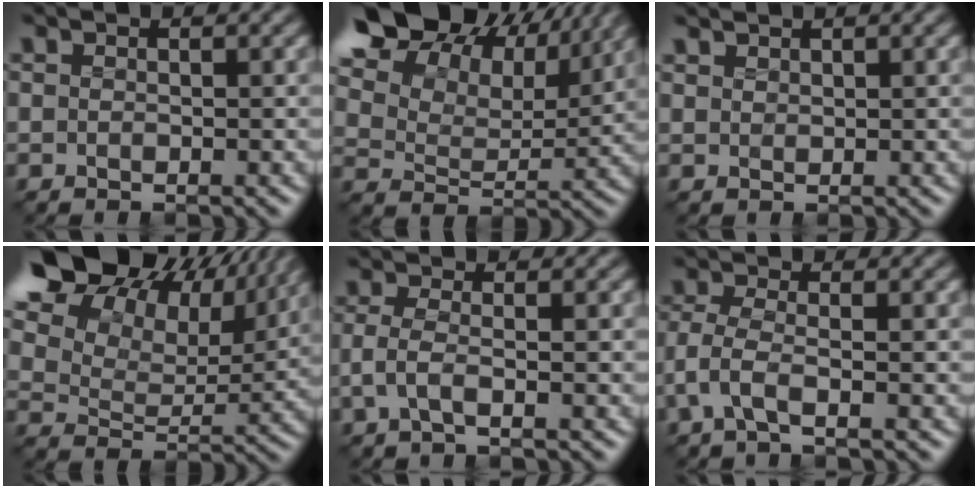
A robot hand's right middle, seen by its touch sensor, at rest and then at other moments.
{"total": 20.0, "force": [12.8, 11.8, 9.8], "torque": [-0.223, 0.055, 0.235]}
{"total": 1.2, "force": [1.2, 0.3, 0.1], "torque": [-0.008, 0.005, 0.028]}
{"total": 22.2, "force": [13.3, 13.8, 11.2], "torque": [-0.243, 0.068, 0.222]}
{"total": 2.0, "force": [-0.6, 0.5, 1.8], "torque": [-0.046, -0.005, -0.018]}
{"total": 2.6, "force": [-1.3, 0.6, 2.2], "torque": [-0.056, -0.003, -0.035]}